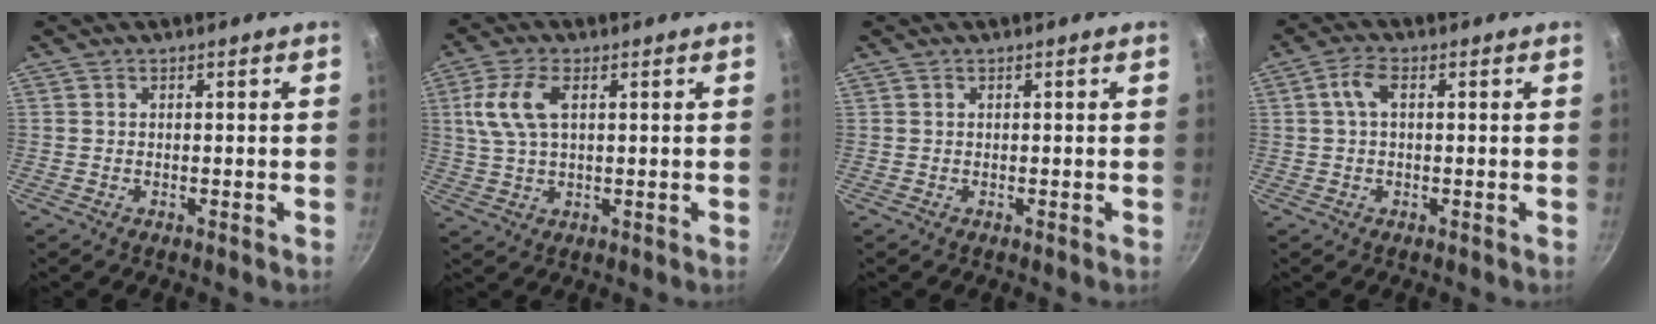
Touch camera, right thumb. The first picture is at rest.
{"total": 7.9, "force": [2.1, 3.8, 6.7], "torque": [-0.141, 0.009, 0.041]}
{"total": 0.0}
{"total": 3.8, "force": [0.6, 1.8, 3.2], "torque": [-0.070, 0.012, 0.010]}